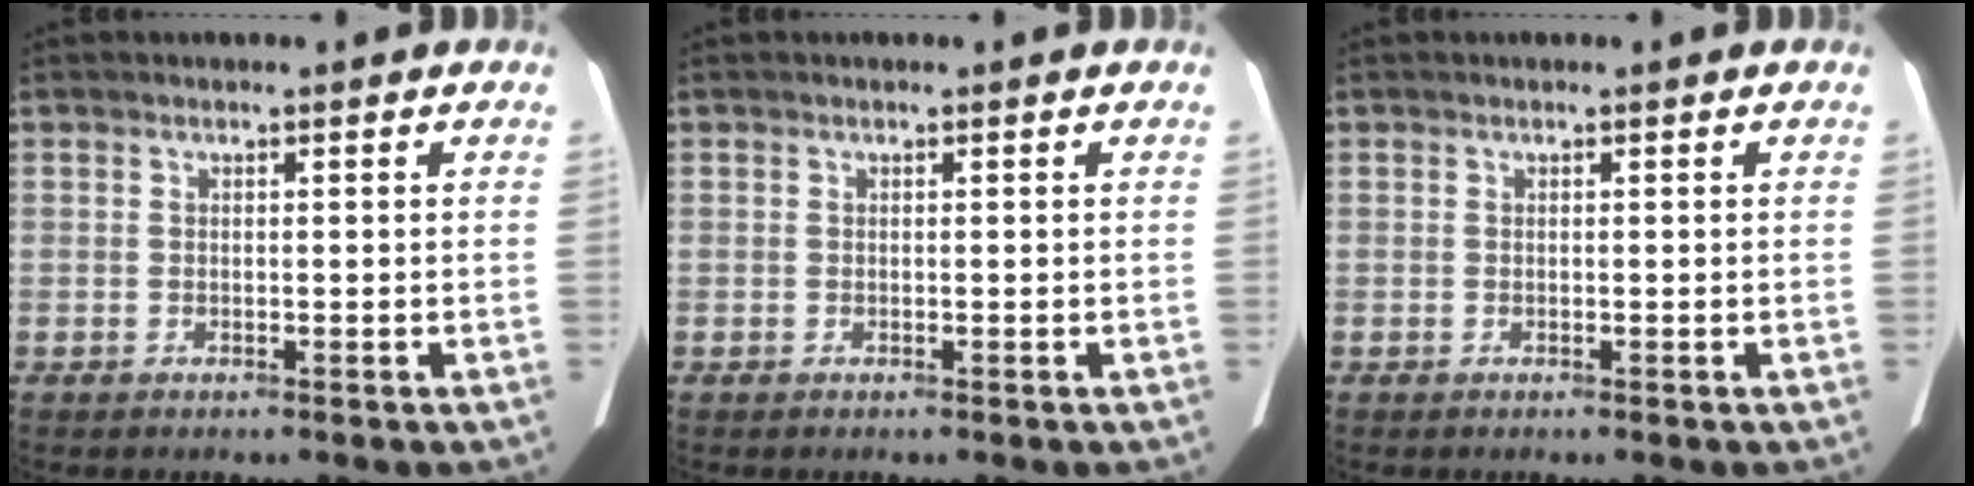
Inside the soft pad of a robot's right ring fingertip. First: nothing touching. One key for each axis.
{"total": 0.0}
{"total": 0.0}